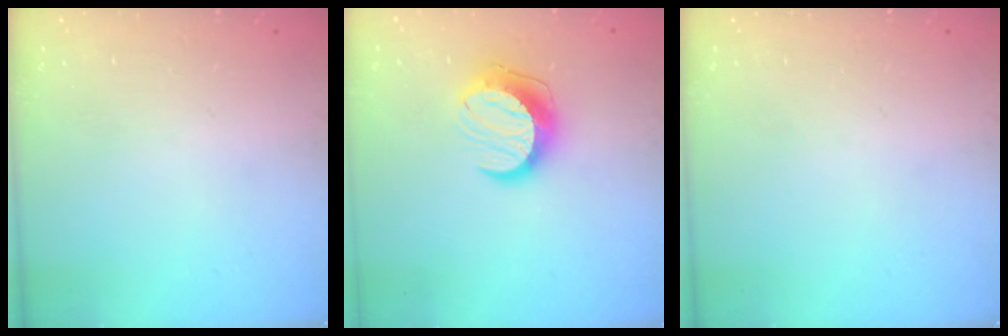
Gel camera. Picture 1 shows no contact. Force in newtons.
{"total": 12.0, "press": 12.0, "slide": 0.7}
{"total": 0.0}